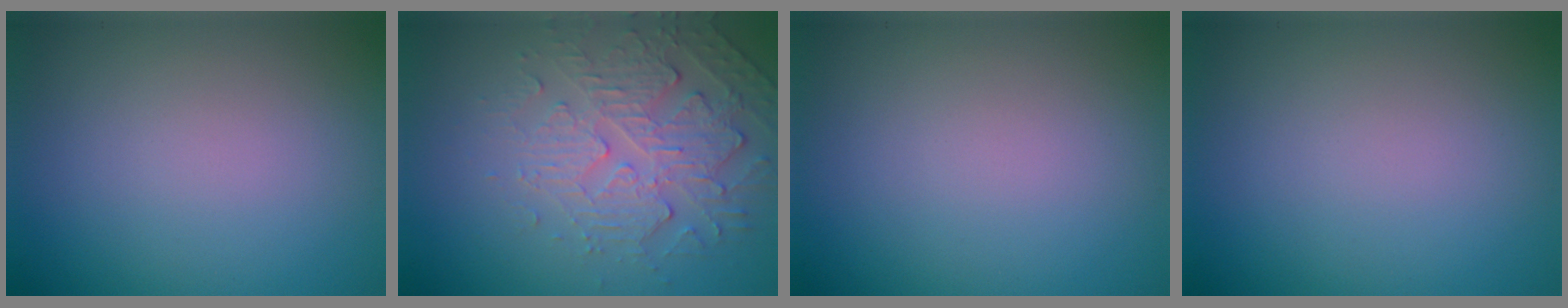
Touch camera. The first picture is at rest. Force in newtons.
{"total": 4.9, "press": 3.6, "slide": 3.4}
{"total": 0.0}
{"total": 0.0}